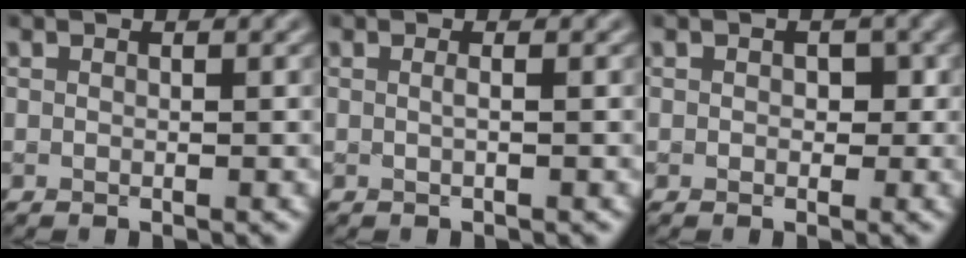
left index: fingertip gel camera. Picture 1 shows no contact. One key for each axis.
{"total": 0.8, "fx": 0.0, "fy": 0.3, "fz": 0.8, "tx": -0.011, "ty": -0.001, "tz": -0.006}
{"total": 1.5, "fx": 0.0, "fy": 1.2, "fz": 0.8, "tx": -0.008, "ty": -0.003, "tz": -0.003}